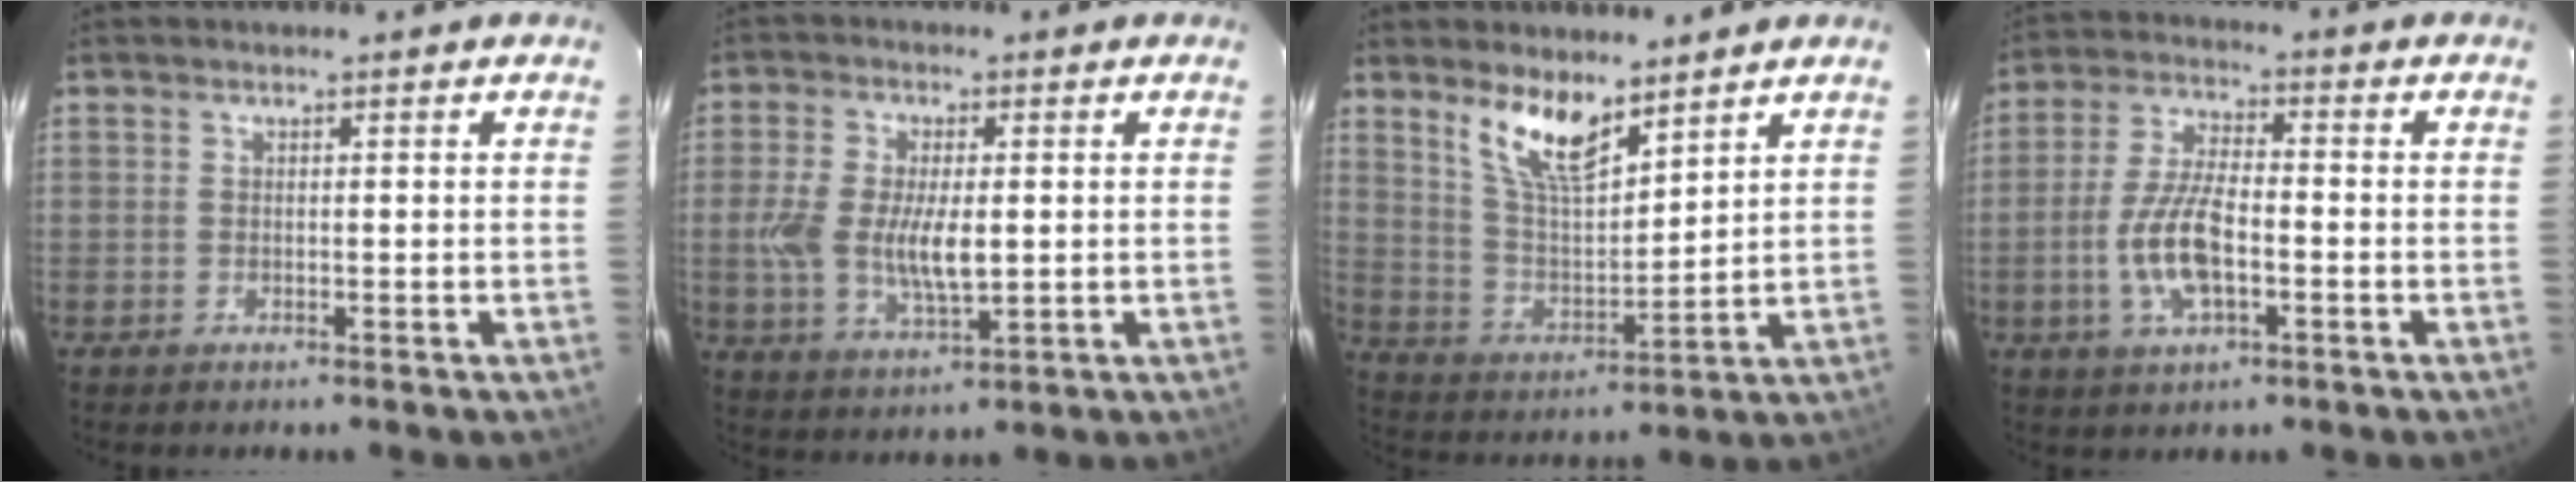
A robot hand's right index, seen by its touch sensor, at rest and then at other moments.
{"total": 9.6, "force": [-0.5, 4.3, 8.6], "torque": [-0.180, -0.008, -0.009]}
{"total": 10.5, "force": [7.5, 3.3, 6.7], "torque": [-0.125, -0.002, 0.152]}
{"total": 10.1, "force": [-2.8, 3.9, 8.9], "torque": [-0.186, 0.001, -0.053]}